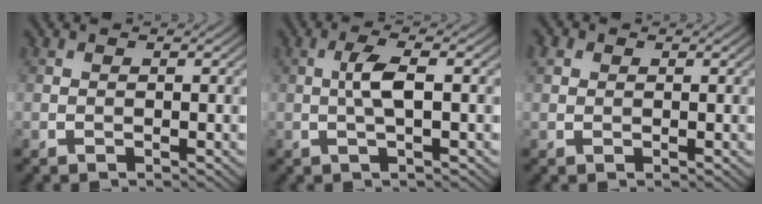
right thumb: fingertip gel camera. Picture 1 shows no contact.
{"total": 3.5, "force": [0.1, 0.6, 3.5], "torque": [-0.071, 0.010, -0.001]}
{"total": 1.5, "force": [0.6, 1.3, 0.6], "torque": [-0.018, 0.004, 0.009]}